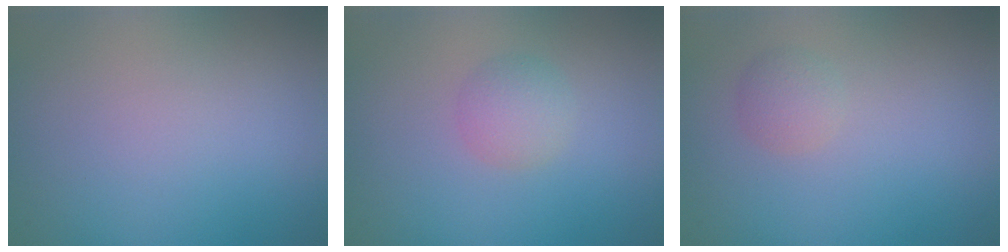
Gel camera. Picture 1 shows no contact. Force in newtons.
{"total": 2.0, "press": 2.0, "slide": 0.0}
{"total": 1.4, "press": 1.4, "slide": 0.1}